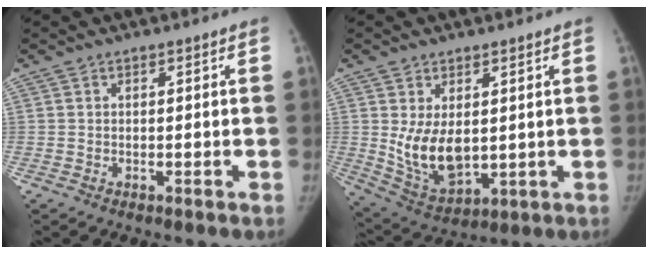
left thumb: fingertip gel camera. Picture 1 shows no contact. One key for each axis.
{"total": 10.2, "fx": 1.2, "fy": 6.2, "fz": 8.0, "tx": -0.128, "ty": -0.023, "tz": 0.044}